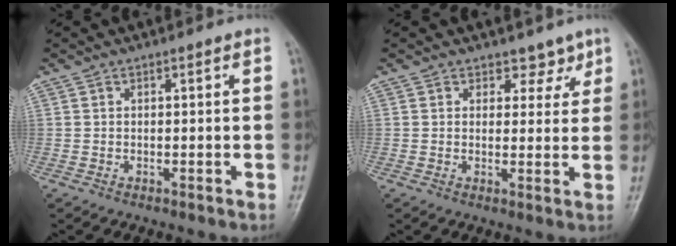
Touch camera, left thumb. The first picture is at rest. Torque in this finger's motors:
{"motor_torque": [-0.26, -0.10, -0.01, 0.04, -0.04]}